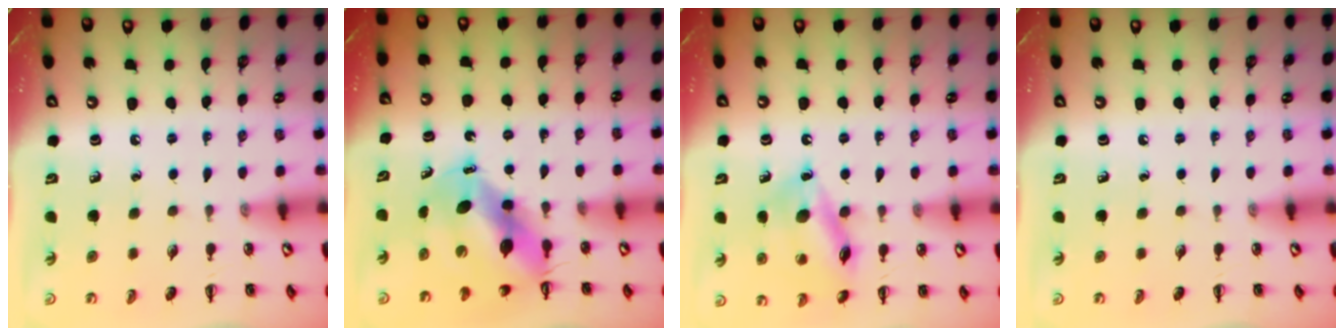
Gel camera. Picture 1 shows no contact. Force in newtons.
{"total": 9.1, "press": 8.8, "slide": 2.4}
{"total": 15.0, "press": 14.9, "slide": 1.4}
{"total": 0.0}